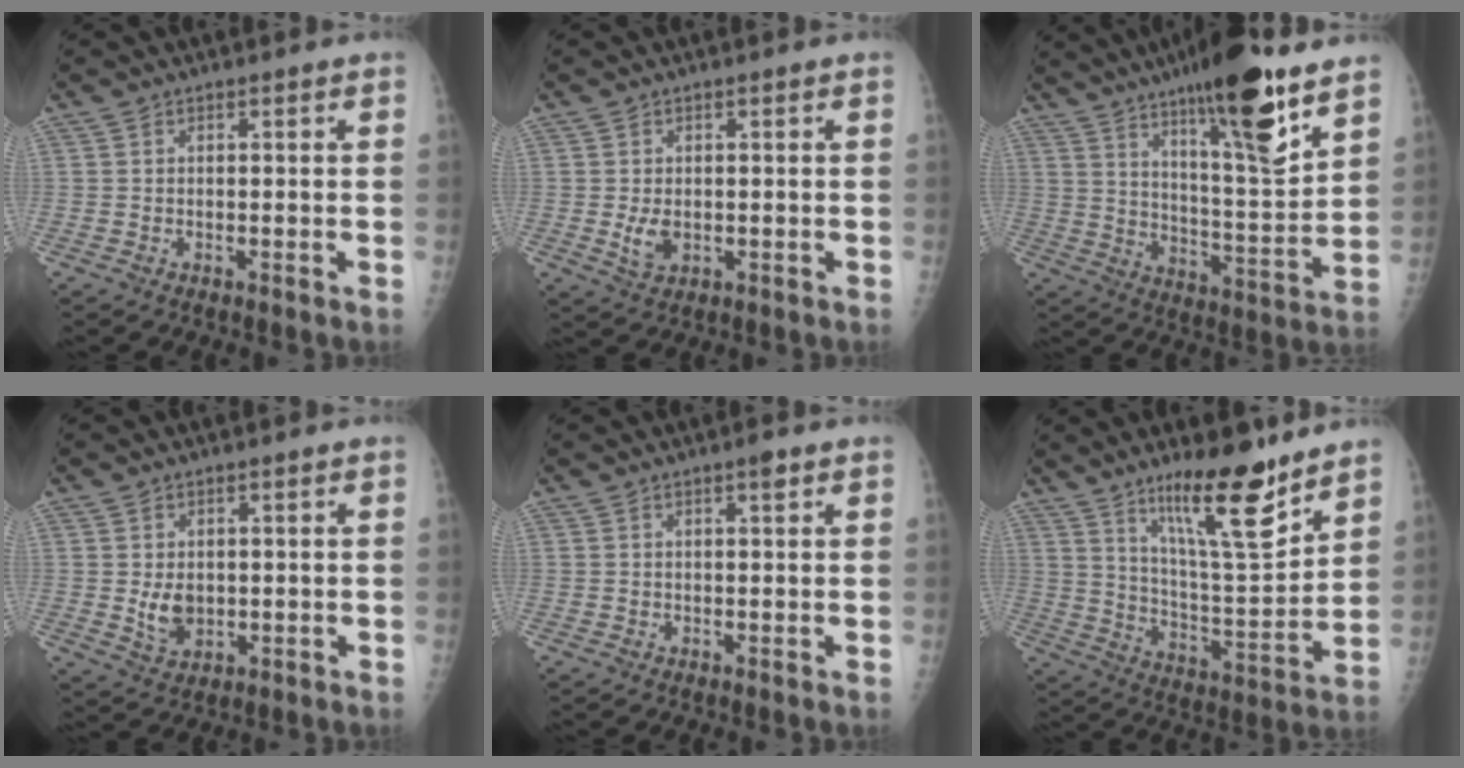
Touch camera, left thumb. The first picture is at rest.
{"total": 3.3, "force": [-0.3, 2.2, 2.5], "torque": [-0.043, -0.007, -0.001]}
{"total": 19.7, "force": [12.3, 3.7, 14.9], "torque": [-0.209, -0.071, 0.198]}
{"total": 4.5, "force": [0.1, 3.3, 3.0], "torque": [-0.038, -0.009, 0.012]}
{"total": 1.5, "force": [0.9, 0.4, 1.2], "torque": [-0.017, -0.001, 0.011]}
{"total": 16.9, "force": [11.7, 3.5, 11.7], "torque": [-0.164, -0.087, 0.201]}